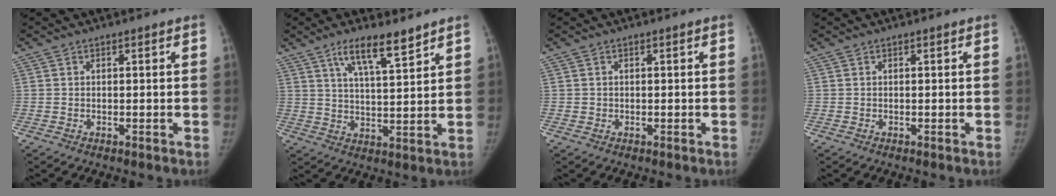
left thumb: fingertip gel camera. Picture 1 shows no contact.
{"total": 8.7, "force": [6.0, 1.8, 6.0], "torque": [-0.095, -0.034, 0.109]}
{"total": 0.6, "force": [0.0, 0.6, 0.0], "torque": [0.005, 0.004, -0.001]}
{"total": 0.0}